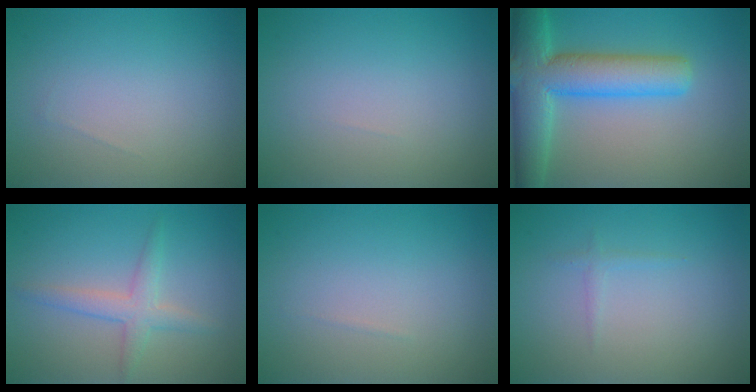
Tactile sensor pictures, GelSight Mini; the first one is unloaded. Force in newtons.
{"total": 0.0}
{"total": 8.9, "press": 8.9, "slide": 0.4}
{"total": 2.5, "press": 2.5, "slide": 0.0}
{"total": 0.0}
{"total": 0.6, "press": 0.6, "slide": 0.0}